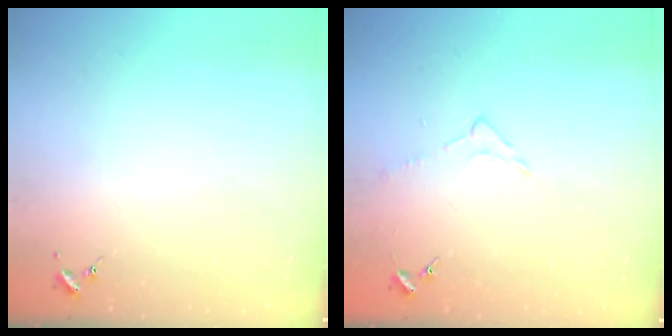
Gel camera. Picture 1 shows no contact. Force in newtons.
{"total": 4.7, "press": 4.7, "slide": 0.5}